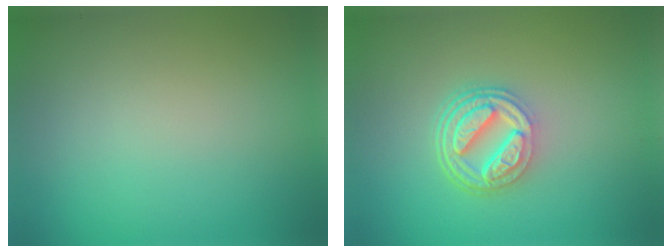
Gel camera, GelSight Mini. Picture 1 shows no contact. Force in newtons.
{"total": 5.1, "press": 3.8, "slide": 3.4}